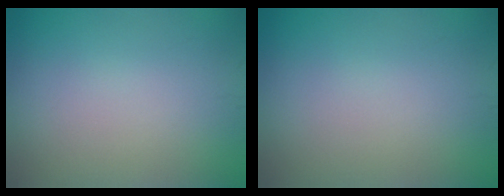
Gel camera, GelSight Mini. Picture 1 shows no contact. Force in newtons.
{"total": 0.0}